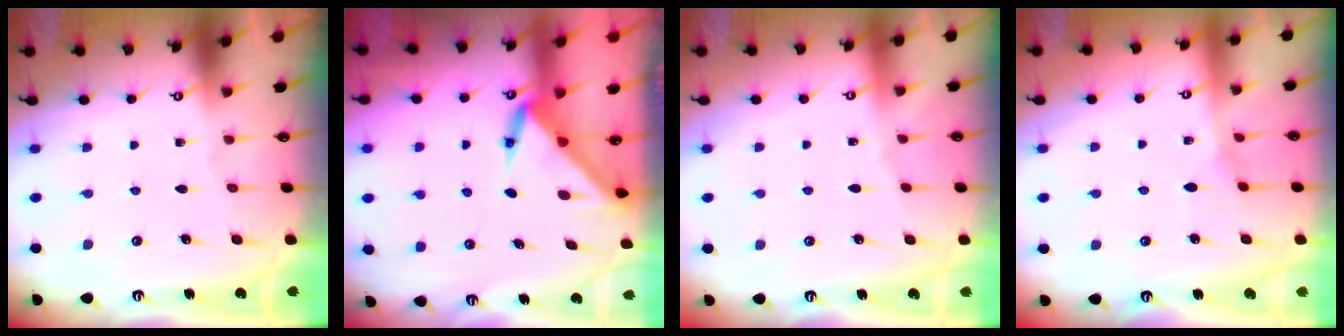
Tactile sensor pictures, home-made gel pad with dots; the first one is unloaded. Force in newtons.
{"total": 3.4, "press": 3.4, "slide": 0.1}
{"total": 1.9, "press": 1.8, "slide": 0.5}
{"total": 5.9, "press": 5.9, "slide": 0.8}